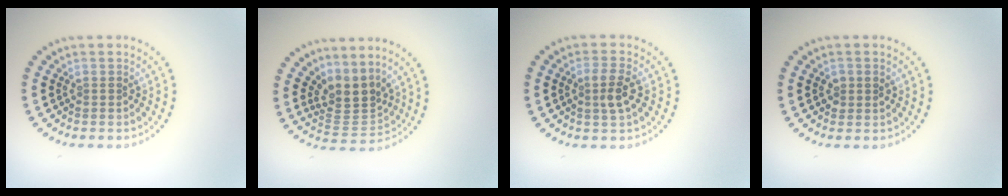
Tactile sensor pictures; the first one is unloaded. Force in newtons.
{"total": 3.4, "press": 2.5, "slide": 2.4}
{"total": 2.2, "press": 2.1, "slide": 0.7}
{"total": 1.3, "press": 1.3, "slide": 0.1}